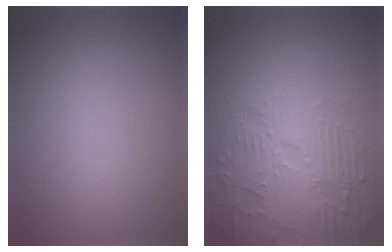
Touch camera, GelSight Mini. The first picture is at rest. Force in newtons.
{"total": 4.6, "press": 4.4, "slide": 1.2}